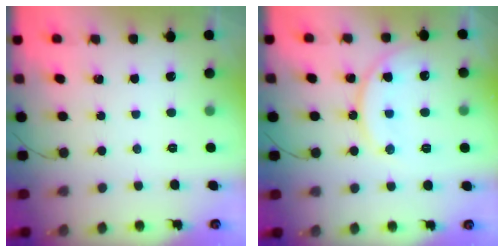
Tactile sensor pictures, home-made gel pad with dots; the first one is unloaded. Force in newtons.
{"total": 12.9, "press": 12.9, "slide": 0.8}